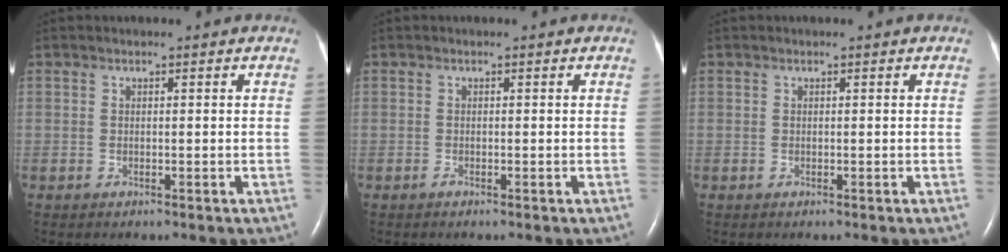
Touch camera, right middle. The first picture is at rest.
{"total": 0.0}
{"total": 0.0}